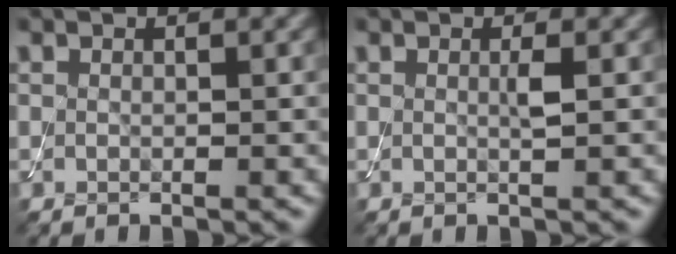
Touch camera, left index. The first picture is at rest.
{"total": 0.9, "force": [0.1, 0.0, 0.9], "torque": [-0.019, 0.000, 0.000]}